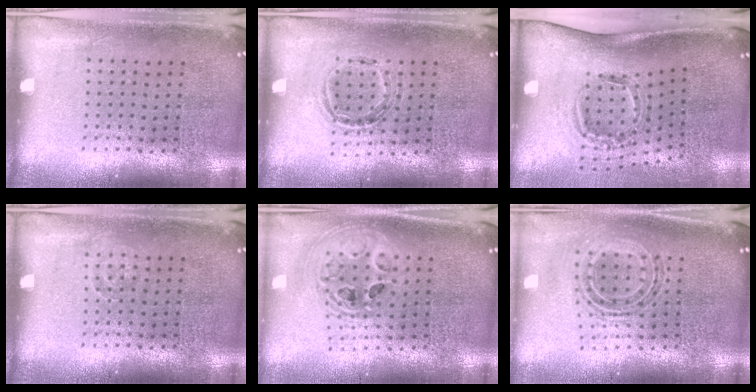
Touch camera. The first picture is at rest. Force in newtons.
{"total": 1.1, "press": 1.0, "slide": 0.4}
{"total": 2.1, "press": 1.2, "slide": 1.6}
{"total": 0.7, "press": 0.7, "slide": 0.2}
{"total": 2.1, "press": 1.7, "slide": 1.3}
{"total": 0.9, "press": 0.8, "slide": 0.3}